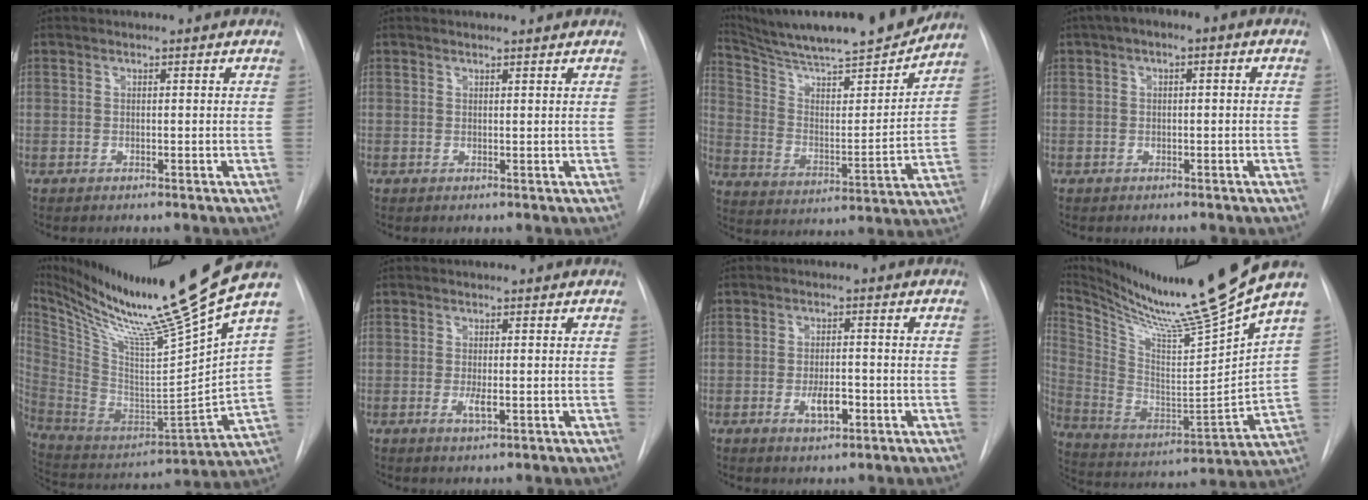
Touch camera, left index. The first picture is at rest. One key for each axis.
{"total": 1.8, "fx": 1.8, "fy": 0.0, "fz": 0.2, "tx": -0.009, "ty": 0.005, "tz": 0.023}
{"total": 22.8, "fx": 20.8, "fy": 0.8, "fz": 9.3, "tx": -0.159, "ty": -0.035, "tz": 0.317}
{"total": 3.5, "fx": 0.8, "fy": 1.8, "fz": 2.9, "tx": -0.046, "ty": 0.018, "tz": 0.007}
{"total": 26.2, "fx": 20.7, "fy": -3.2, "fz": 15.7, "tx": -0.279, "ty": -0.073, "tz": 0.347}
{"total": 1.9, "fx": -0.3, "fy": 0.4, "fz": 1.8, "tx": -0.035, "ty": -0.005, "tz": -0.001}
{"total": 3.8, "fx": -1.4, "fy": 1.5, "fz": 3.3, "tx": -0.055, "ty": 0.001, "tz": -0.017}
{"total": 23.2, "fx": 19.0, "fy": -2.8, "fz": 13.0, "tx": -0.234, "ty": -0.066, "tz": 0.313}